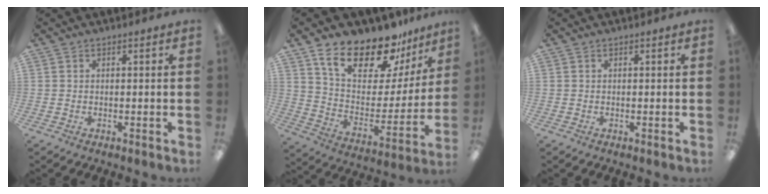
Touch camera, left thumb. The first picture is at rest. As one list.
[{"total": 20.6, "force": [15.8, 8.6, 10.1], "torque": [-0.179, -0.100, 0.276]}, {"total": 0.0}]